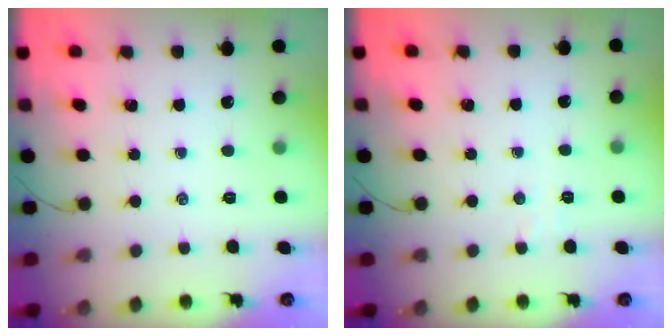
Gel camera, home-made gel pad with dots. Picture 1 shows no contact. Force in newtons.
{"total": 2.5, "press": 2.4, "slide": 0.7}